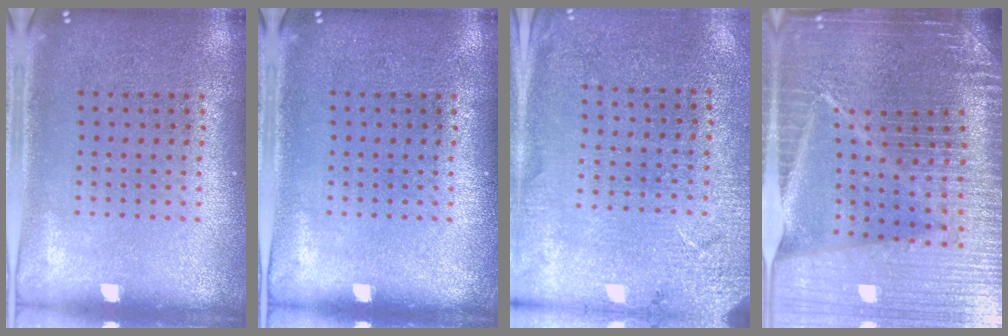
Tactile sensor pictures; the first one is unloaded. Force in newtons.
{"total": 0.0}
{"total": 2.7, "press": 2.6, "slide": 0.4}
{"total": 6.8, "press": 5.8, "slide": 3.5}